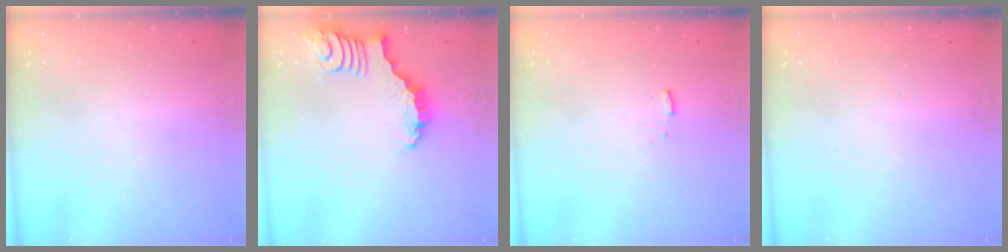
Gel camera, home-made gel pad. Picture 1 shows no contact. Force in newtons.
{"total": 3.2, "press": 3.2, "slide": 0.2}
{"total": 4.8, "press": 4.8, "slide": 0.5}
{"total": 0.0}